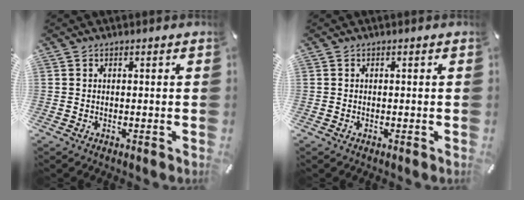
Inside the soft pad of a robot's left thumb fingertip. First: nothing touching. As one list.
[{"total": 0.0}]